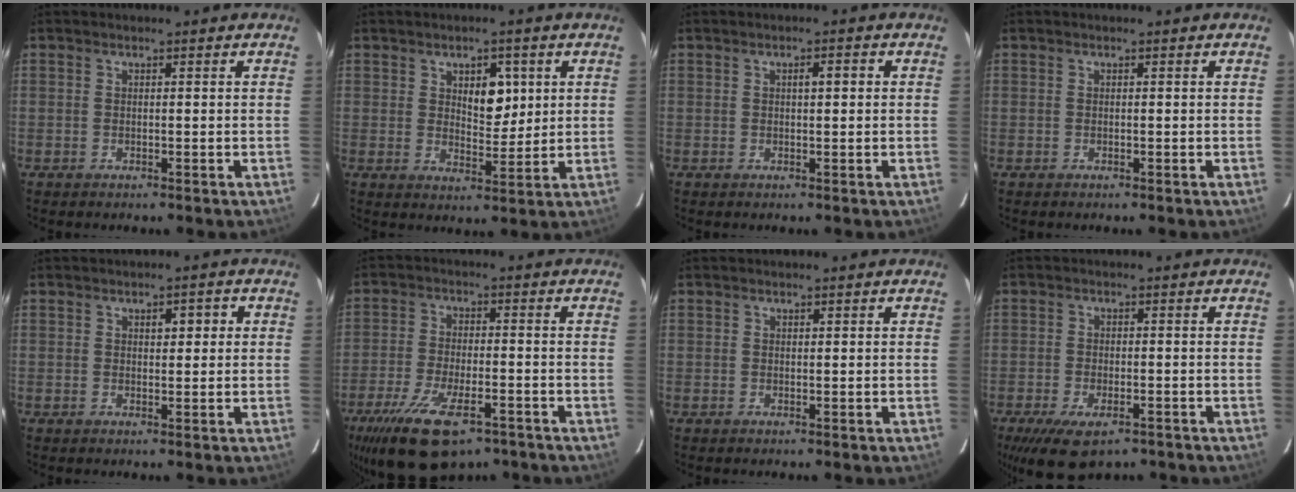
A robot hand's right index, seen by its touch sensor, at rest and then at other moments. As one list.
[{"total": 5.5, "force": [2.0, 2.8, 4.3], "torque": [-0.063, 0.000, 0.035]}, {"total": 1.7, "force": [0.3, 0.4, 1.6], "torque": [-0.027, 0.004, 0.005]}, {"total": 0.0}, {"total": 2.5, "force": [0.8, 1.2, 2.0], "torque": [-0.029, 0.010, 0.012]}, {"total": 13.2, "force": [-8.7, 4.5, 8.9], "torque": [-0.173, -0.023, -0.144]}, {"total": 0.0}, {"total": 9.0, "force": [-6.1, 3.7, 5.5], "torque": [-0.096, -0.012, -0.097]}]